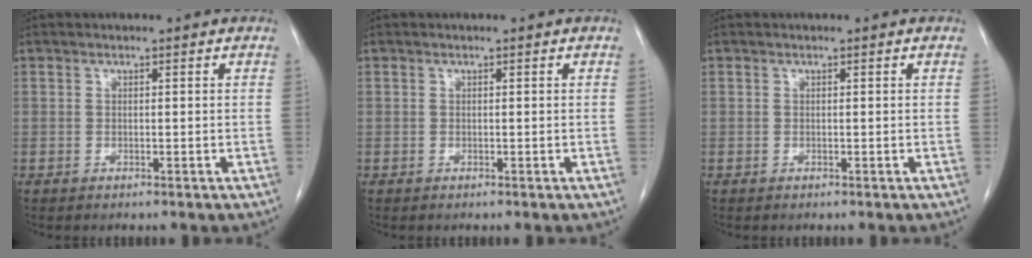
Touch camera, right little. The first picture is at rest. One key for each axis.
{"total": 0.0}
{"total": 0.0}